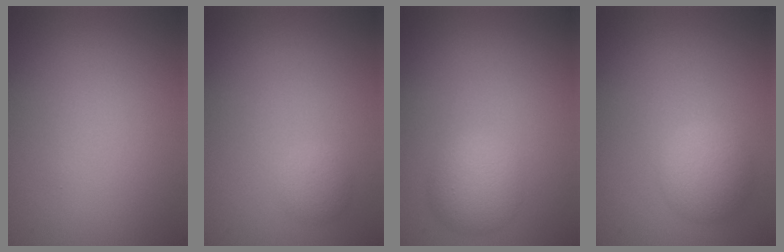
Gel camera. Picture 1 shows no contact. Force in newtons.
{"total": 1.3, "press": 1.3, "slide": 0.1}
{"total": 2.9, "press": 2.9, "slide": 0.1}
{"total": 2.7, "press": 2.7, "slide": 0.2}